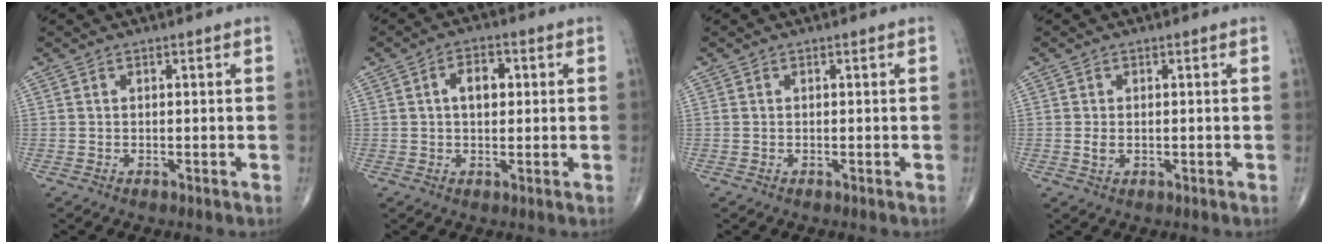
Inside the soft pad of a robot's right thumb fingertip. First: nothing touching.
{"total": 4.9, "force": [0.8, 3.1, 3.7], "torque": [-0.046, 0.009, 0.007]}
{"total": 0.0}
{"total": 1.4, "force": [-0.1, 0.9, 1.1], "torque": [-0.025, -0.001, -0.002]}